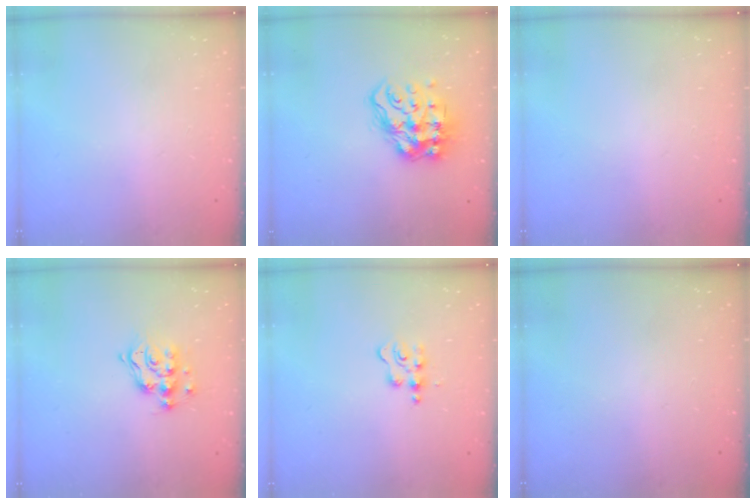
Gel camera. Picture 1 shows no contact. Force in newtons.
{"total": 14.9, "press": 14.8, "slide": 1.7}
{"total": 0.0}
{"total": 10.2, "press": 10.2, "slide": 0.8}
{"total": 3.4, "press": 3.3, "slide": 0.6}
{"total": 0.0}